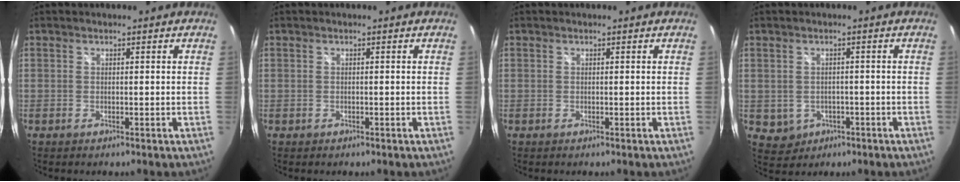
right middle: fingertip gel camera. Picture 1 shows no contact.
{"total": 0.0}
{"total": 0.0}
{"total": 4.6, "force": [-1.1, 4.1, 1.5], "torque": [-0.043, 0.004, 0.001]}